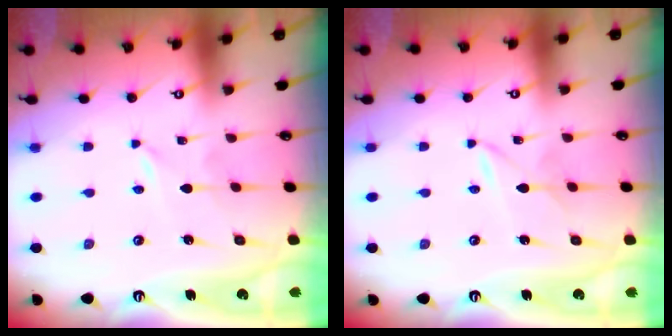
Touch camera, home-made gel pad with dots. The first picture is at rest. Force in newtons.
{"total": 1.6, "press": 1.6, "slide": 0.2}